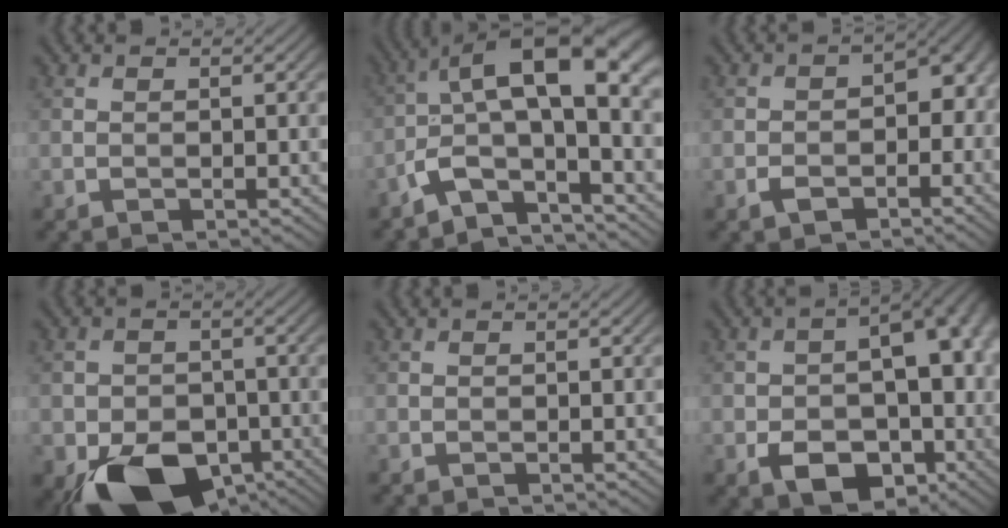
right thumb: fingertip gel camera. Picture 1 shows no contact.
{"total": 11.7, "force": [-2.0, 3.9, 10.9], "torque": [-0.190, 0.020, -0.049]}
{"total": 5.9, "force": [-2.0, 3.9, 3.9], "torque": [-0.050, -0.011, -0.038]}
{"total": 12.4, "force": [-6.5, 8.0, 6.9], "torque": [-0.114, -0.045, -0.099]}
{"total": 0.0}
{"total": 12.0, "force": [-3.0, 7.9, 8.6], "torque": [-0.114, -0.022, -0.041]}